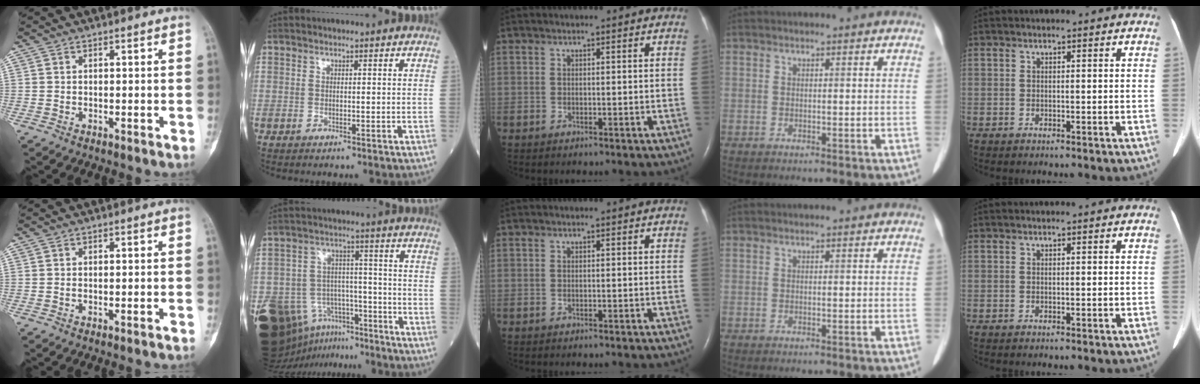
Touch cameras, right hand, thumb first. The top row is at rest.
{"thumb": {"total": 0.8, "force": [-0.5, -0.1, 0.5], "torque": [-0.018, 0.005, -0.004]}, "index": {"total": 21.1, "force": [-13.9, 12.8, 9.4], "torque": [-0.232, 0.023, -0.216]}}